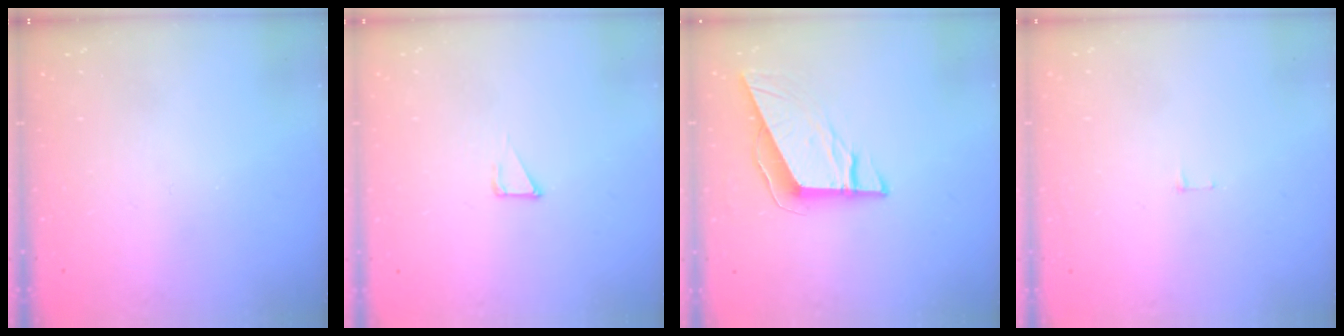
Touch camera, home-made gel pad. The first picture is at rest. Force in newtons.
{"total": 2.1, "press": 2.1, "slide": 0.1}
{"total": 9.6, "press": 9.5, "slide": 1.0}
{"total": 3.8, "press": 3.8, "slide": 0.3}